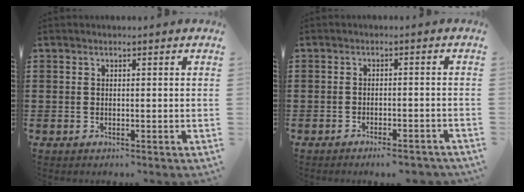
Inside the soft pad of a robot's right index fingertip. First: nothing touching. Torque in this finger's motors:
{"motor_torque": [1.46, 0.68, 0.11, 0.02]}